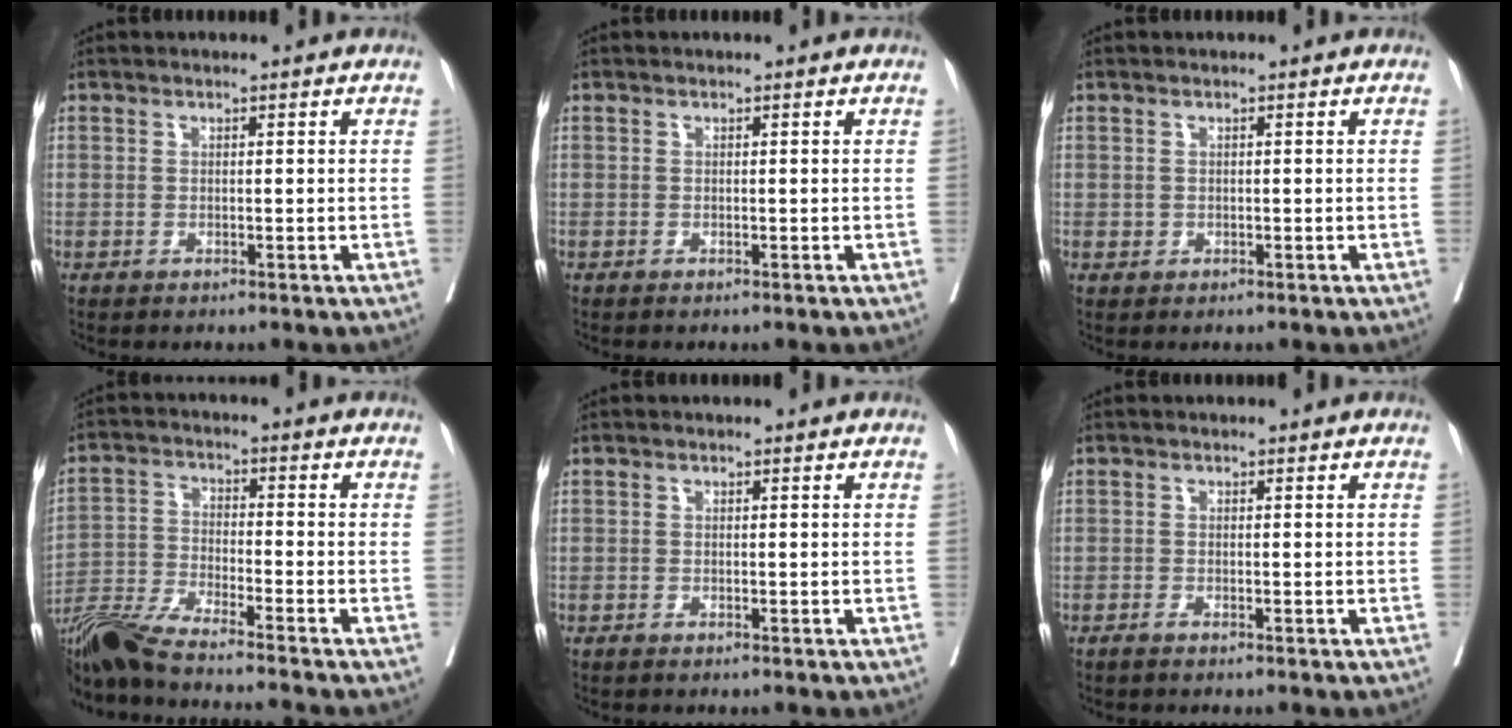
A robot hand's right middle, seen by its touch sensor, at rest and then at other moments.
{"total": 0.0}
{"total": 0.5, "force": [-0.1, 0.5, 0.1], "torque": [0.000, 0.003, 0.000]}
{"total": 13.7, "force": [-12.0, -1.0, 6.6], "torque": [-0.119, -0.026, -0.214]}
{"total": 0.7, "force": [-0.6, 0.0, 0.3], "torque": [-0.008, -0.002, -0.010]}
{"total": 1.0, "force": [-0.9, -0.1, 0.5], "torque": [-0.009, 0.000, -0.015]}